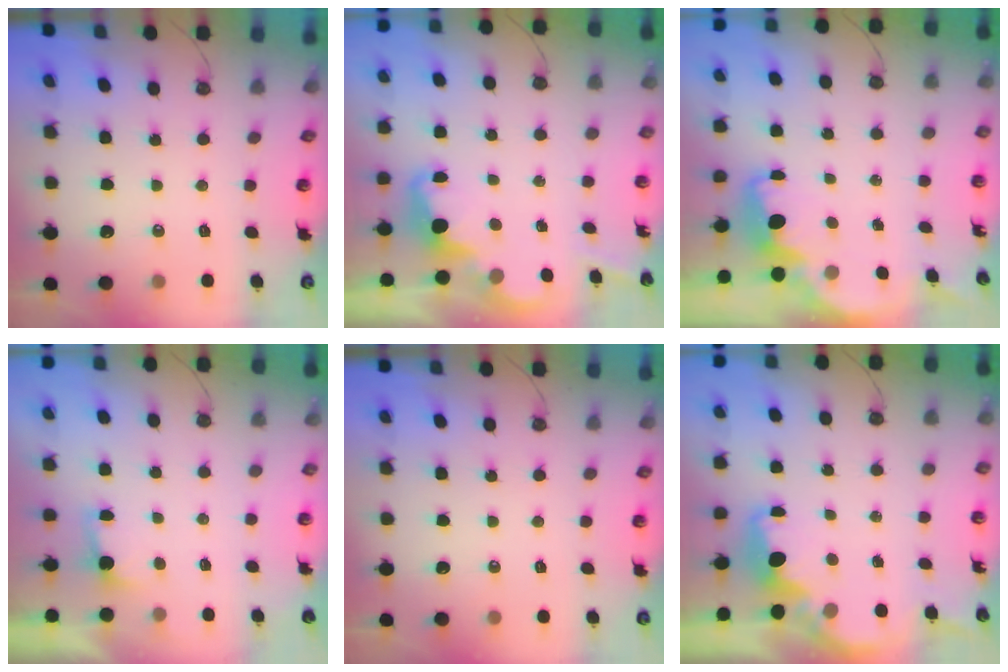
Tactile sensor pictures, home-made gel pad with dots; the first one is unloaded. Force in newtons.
{"total": 2.4, "press": 2.4, "slide": 0.5}
{"total": 2.3, "press": 2.2, "slide": 0.6}
{"total": 1.2, "press": 0.9, "slide": 0.8}
{"total": 0.0}
{"total": 2.2, "press": 2.0, "slide": 0.8}